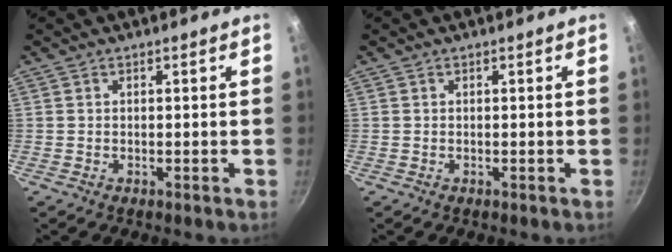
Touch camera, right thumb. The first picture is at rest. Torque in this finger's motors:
{"motor_torque": [-0.08, -0.08, 0.13, -0.06, 0.00]}